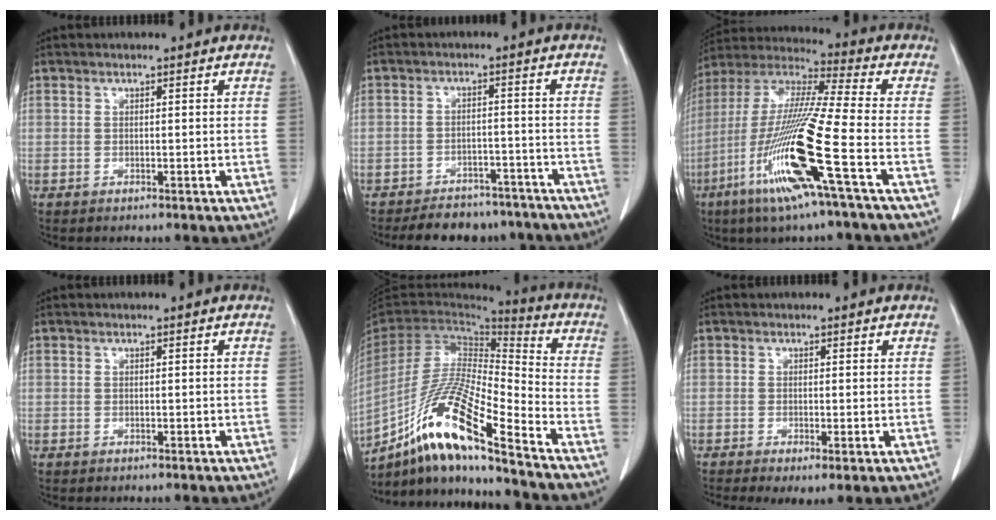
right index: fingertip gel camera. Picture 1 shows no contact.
{"total": 11.1, "force": [-9.9, 4.7, 2.1], "torque": [-0.013, 0.008, -0.119]}
{"total": 19.3, "force": [-7.7, -0.5, 17.7], "torque": [-0.388, -0.035, -0.155]}
{"total": 0.0}
{"total": 17.6, "force": [-11.7, 0.8, 13.1], "torque": [-0.263, -0.019, -0.218]}
{"total": 3.0, "force": [-1.0, 0.8, 2.7], "torque": [-0.041, -0.010, -0.013]}